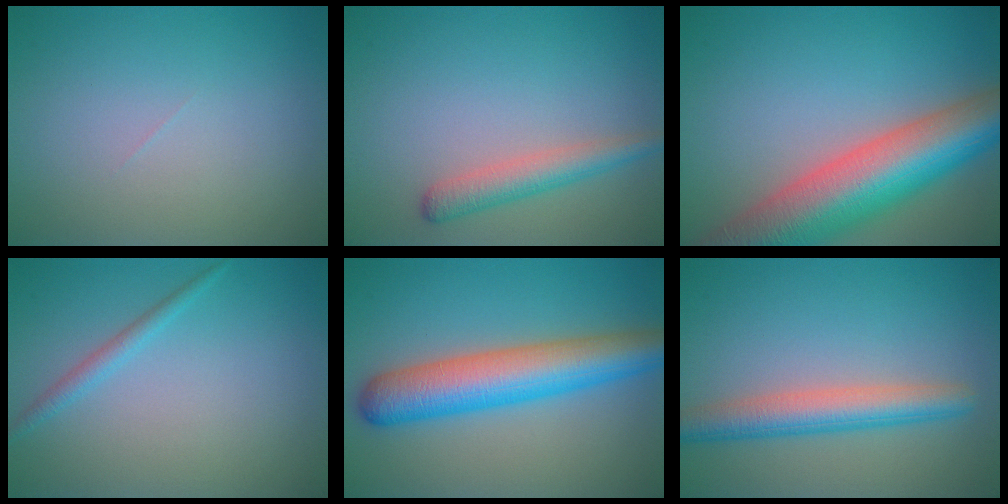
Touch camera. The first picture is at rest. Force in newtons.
{"total": 2.8, "press": 2.8, "slide": 0.2}
{"total": 12.6, "press": 12.6, "slide": 0.5}
{"total": 1.4, "press": 1.4, "slide": 0.0}
{"total": 8.0, "press": 8.0, "slide": 0.2}
{"total": 4.5, "press": 4.5, "slide": 0.1}